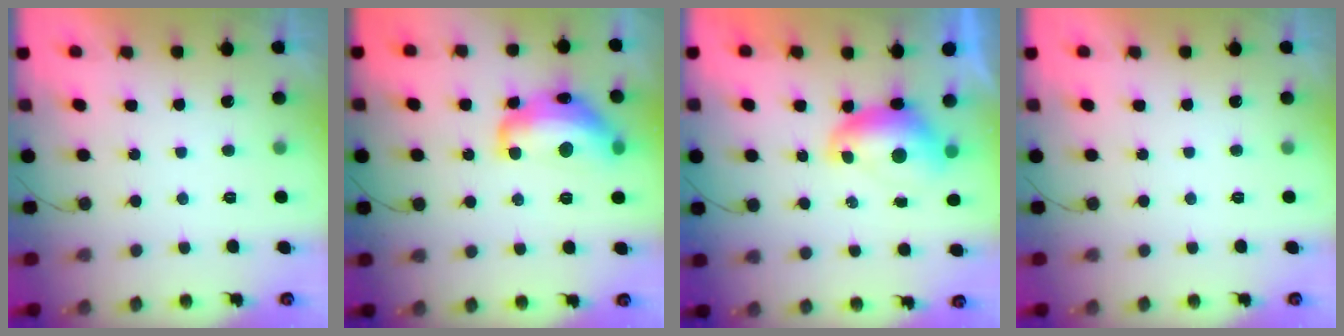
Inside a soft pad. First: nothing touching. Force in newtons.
{"total": 15.3, "press": 15.2, "slide": 0.9}
{"total": 8.0, "press": 8.0, "slide": 0.9}
{"total": 0.0}